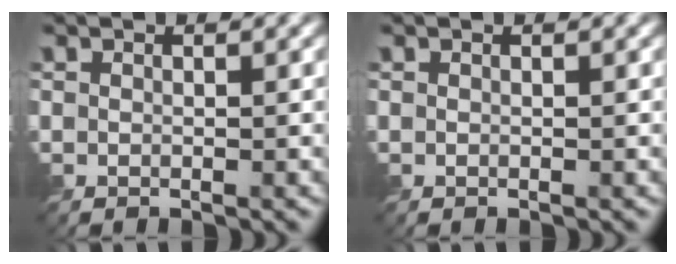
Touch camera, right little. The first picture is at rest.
{"total": 0.0}